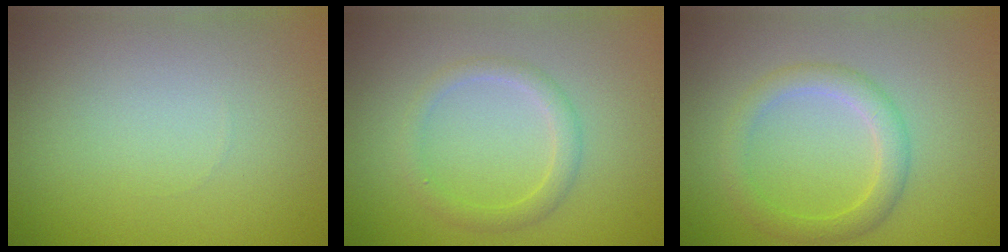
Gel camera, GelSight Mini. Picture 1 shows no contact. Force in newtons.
{"total": 1.9, "press": 1.9, "slide": 0.1}
{"total": 2.7, "press": 2.7, "slide": 0.1}